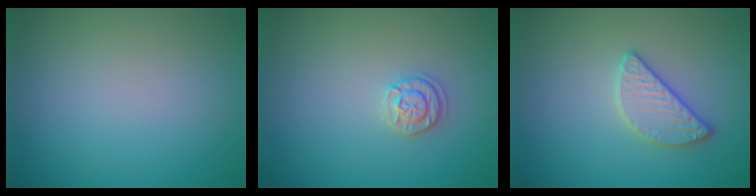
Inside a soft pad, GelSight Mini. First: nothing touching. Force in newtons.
{"total": 1.8, "press": 1.7, "slide": 0.4}
{"total": 2.6, "press": 2.6, "slide": 0.4}